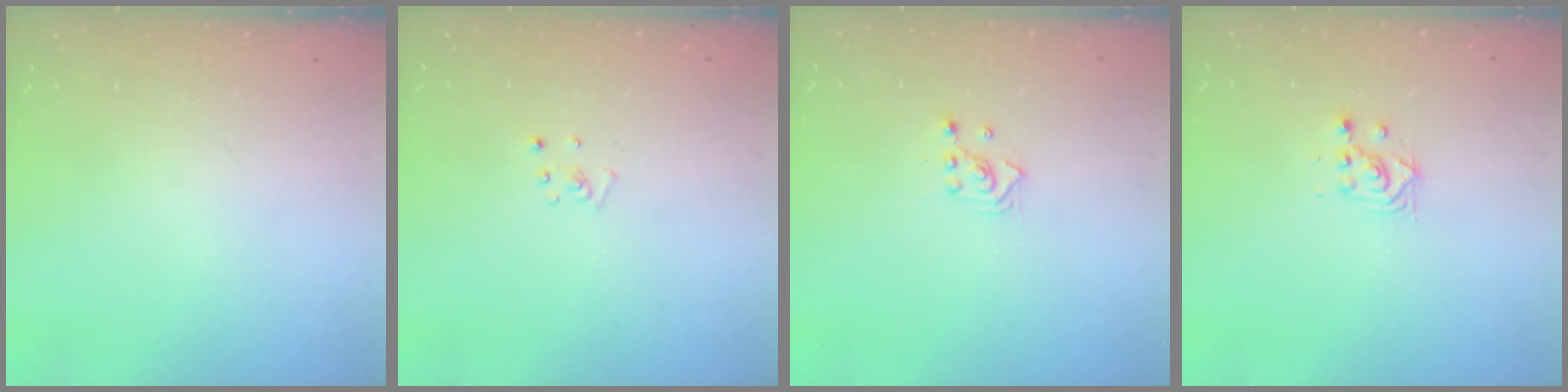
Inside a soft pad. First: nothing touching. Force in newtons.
{"total": 2.2, "press": 2.2, "slide": 0.2}
{"total": 2.3, "press": 2.3, "slide": 0.3}
{"total": 2.8, "press": 2.8, "slide": 0.2}